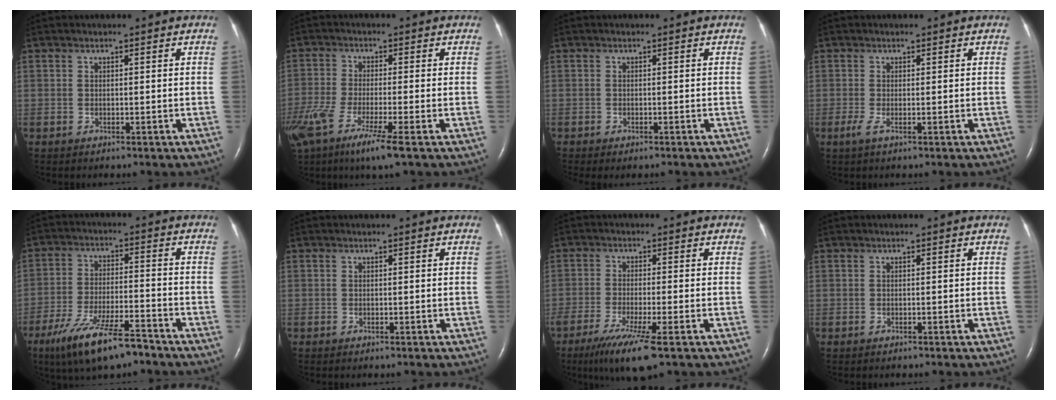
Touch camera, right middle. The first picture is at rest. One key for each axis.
{"total": 12.6, "fx": -7.7, "fy": 1.1, "fz": 10.0, "tx": -0.208, "ty": -0.045, "tz": -0.138}
{"total": 1.7, "fx": -1.3, "fy": 0.5, "fz": 0.8, "tx": -0.010, "ty": -0.003, "tz": -0.015}
{"total": 1.2, "fx": -0.4, "fy": 0.0, "fz": 1.1, "tx": -0.028, "ty": -0.003, "tz": -0.009}
{"total": 12.1, "fx": -8.6, "fy": 2.3, "fz": 8.2, "tx": -0.155, "ty": -0.022, "tz": -0.150}
{"total": 0.0}
{"total": 8.4, "fx": -5.2, "fy": 0.2, "fz": 6.6, "tx": -0.121, "ty": -0.024, "tz": -0.086}
{"total": 0.0}